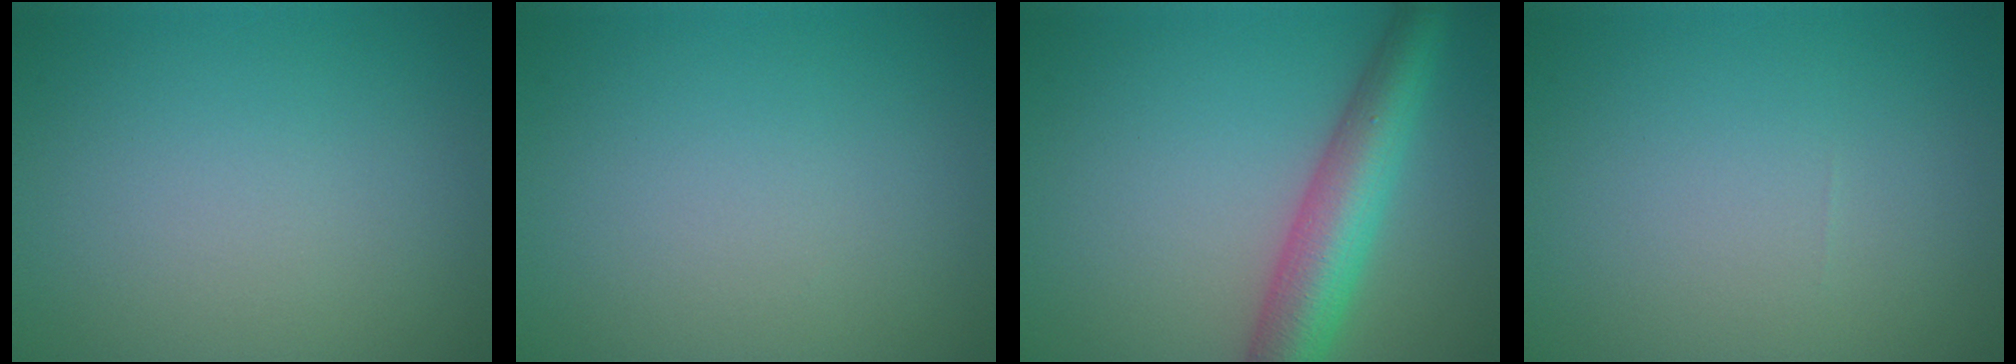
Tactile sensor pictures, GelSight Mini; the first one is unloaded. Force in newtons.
{"total": 0.0}
{"total": 6.5, "press": 6.5, "slide": 0.2}
{"total": 0.0}